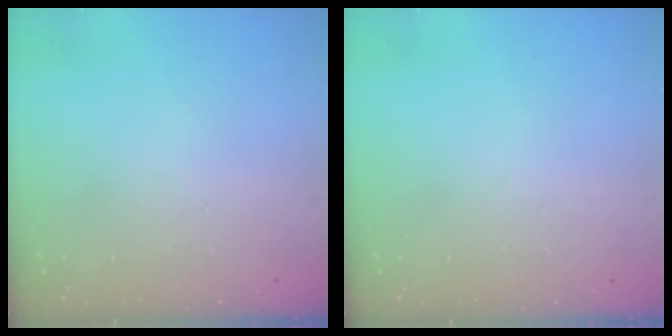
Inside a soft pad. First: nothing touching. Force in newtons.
{"total": 0.0}